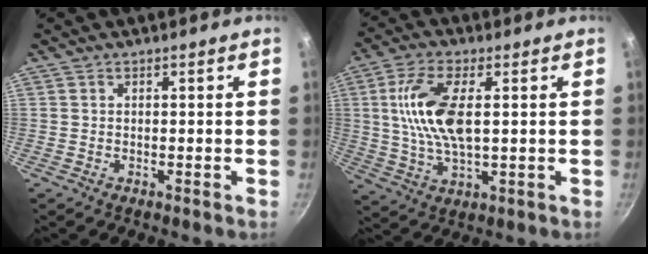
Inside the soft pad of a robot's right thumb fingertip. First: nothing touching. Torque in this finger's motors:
{"motor_torque": [-0.58, 1.48, 1.45, 0.49, 0.14]}